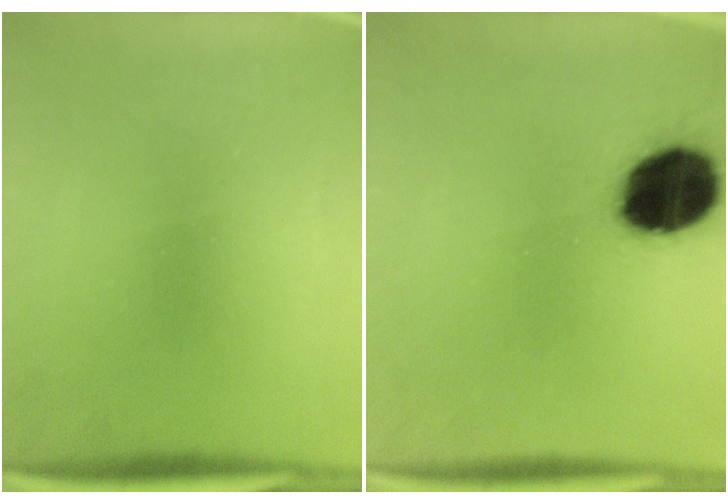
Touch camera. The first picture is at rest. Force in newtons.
{"total": 19.5}